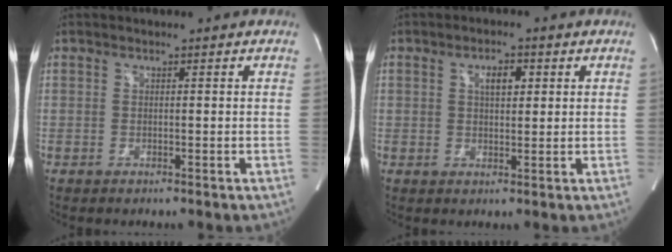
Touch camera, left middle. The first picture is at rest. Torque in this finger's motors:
{"motor_torque": [0.68, -0.47, 0.42, 0.06]}